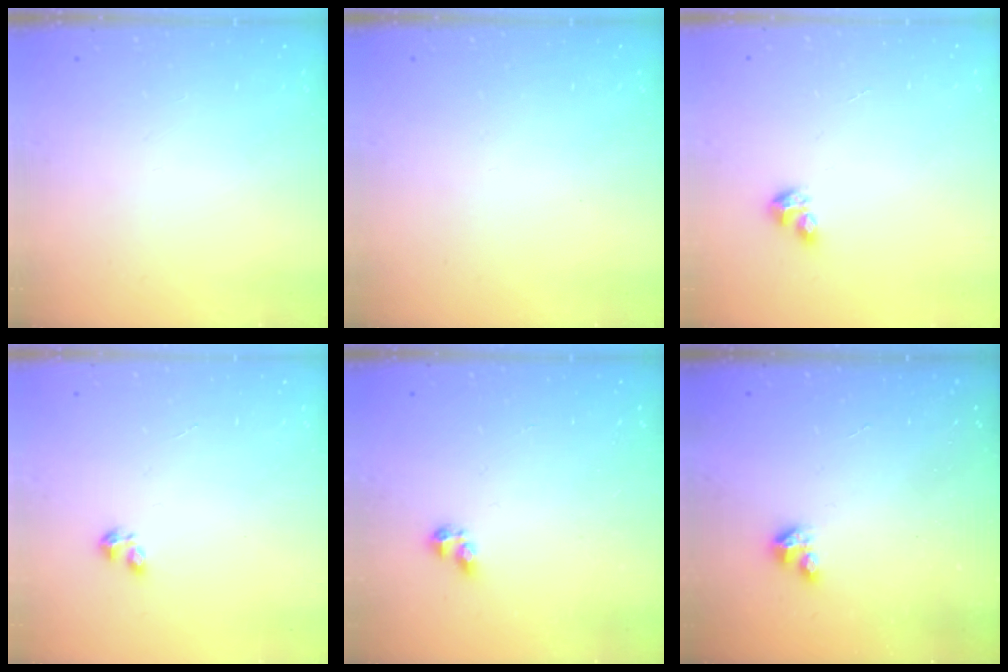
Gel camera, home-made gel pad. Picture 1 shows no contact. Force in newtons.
{"total": 0.0}
{"total": 2.8, "press": 2.8, "slide": 0.2}
{"total": 1.5, "press": 1.5, "slide": 0.3}
{"total": 2.8, "press": 2.7, "slide": 0.5}
{"total": 2.9, "press": 2.9, "slide": 0.2}